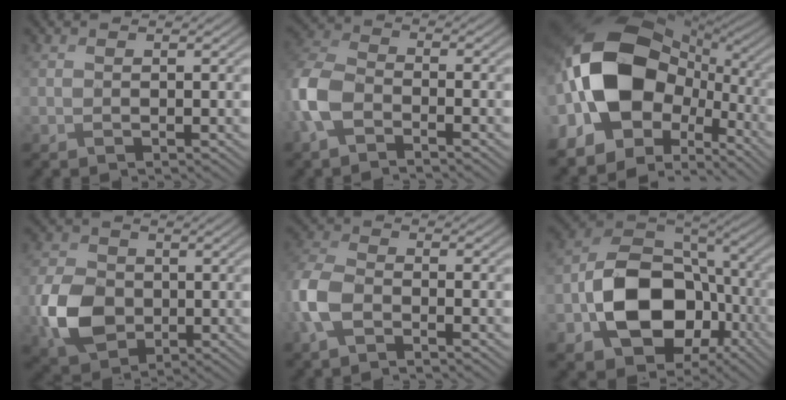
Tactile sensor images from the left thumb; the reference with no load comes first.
{"total": 7.0, "force": [-3.7, 4.1, 4.4], "torque": [-0.117, 0.001, -0.095]}
{"total": 19.6, "force": [-2.0, 13.2, 14.4], "torque": [-0.295, 0.003, -0.036]}
{"total": 7.4, "force": [-2.0, 5.6, 4.5], "torque": [-0.105, -0.007, -0.054]}
{"total": 6.1, "force": [-3.2, 3.4, 4.0], "torque": [-0.110, 0.000, -0.084]}
{"total": 14.6, "force": [-4.5, 10.6, 8.9], "torque": [-0.165, -0.022, -0.089]}